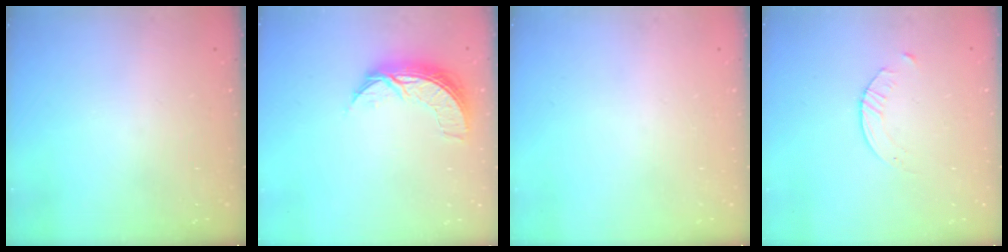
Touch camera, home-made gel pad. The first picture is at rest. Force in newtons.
{"total": 8.2, "press": 8.1, "slide": 0.6}
{"total": 0.0}
{"total": 2.8, "press": 2.7, "slide": 0.3}